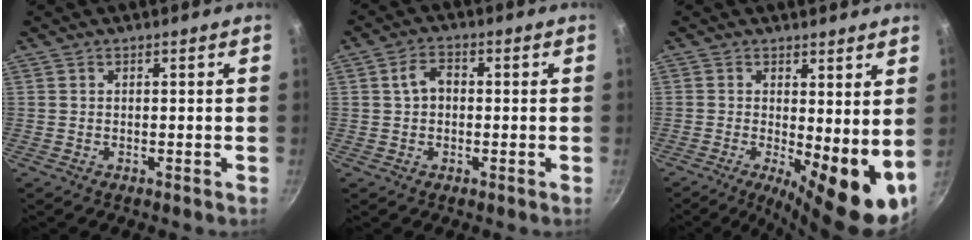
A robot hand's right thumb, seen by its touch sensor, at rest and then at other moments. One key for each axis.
{"total": 4.1, "fx": 0.3, "fy": 2.9, "fz": 2.8, "tx": -0.042, "ty": 0.016, "tz": -0.001}
{"total": 12.3, "fx": -0.5, "fy": 4.5, "fz": 11.4, "tx": -0.135, "ty": -0.013, "tz": -0.001}